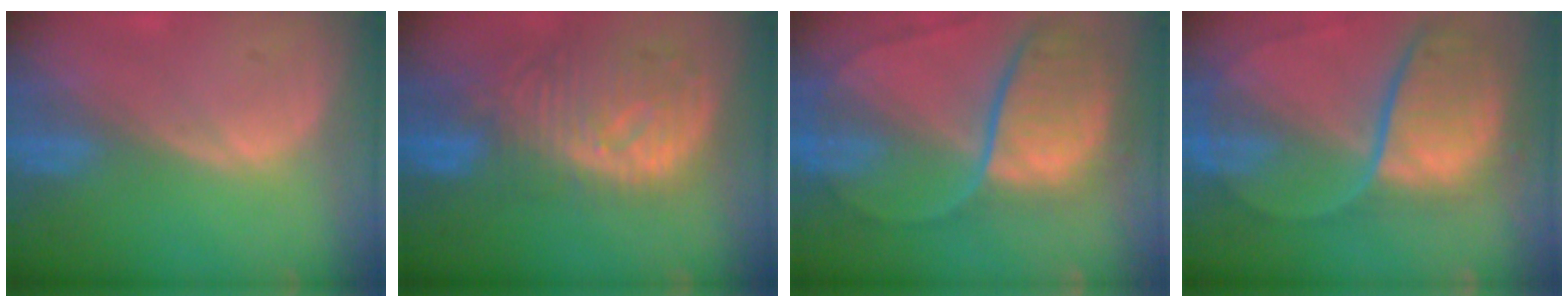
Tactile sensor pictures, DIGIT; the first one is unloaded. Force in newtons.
{"total": 11.0, "press": 9.7, "slide": 5.3}
{"total": 11.0, "press": 9.2, "slide": 6.1}
{"total": 11.6, "press": 9.6, "slide": 6.5}